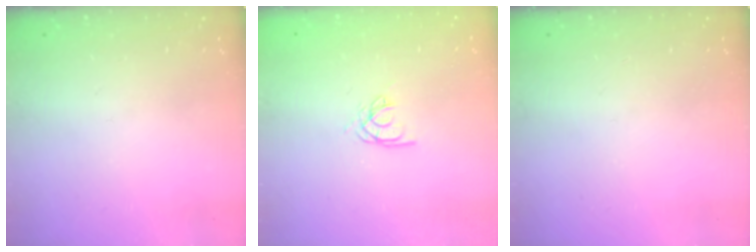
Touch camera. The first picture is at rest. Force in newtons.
{"total": 3.4, "press": 3.4, "slide": 0.2}
{"total": 0.0}